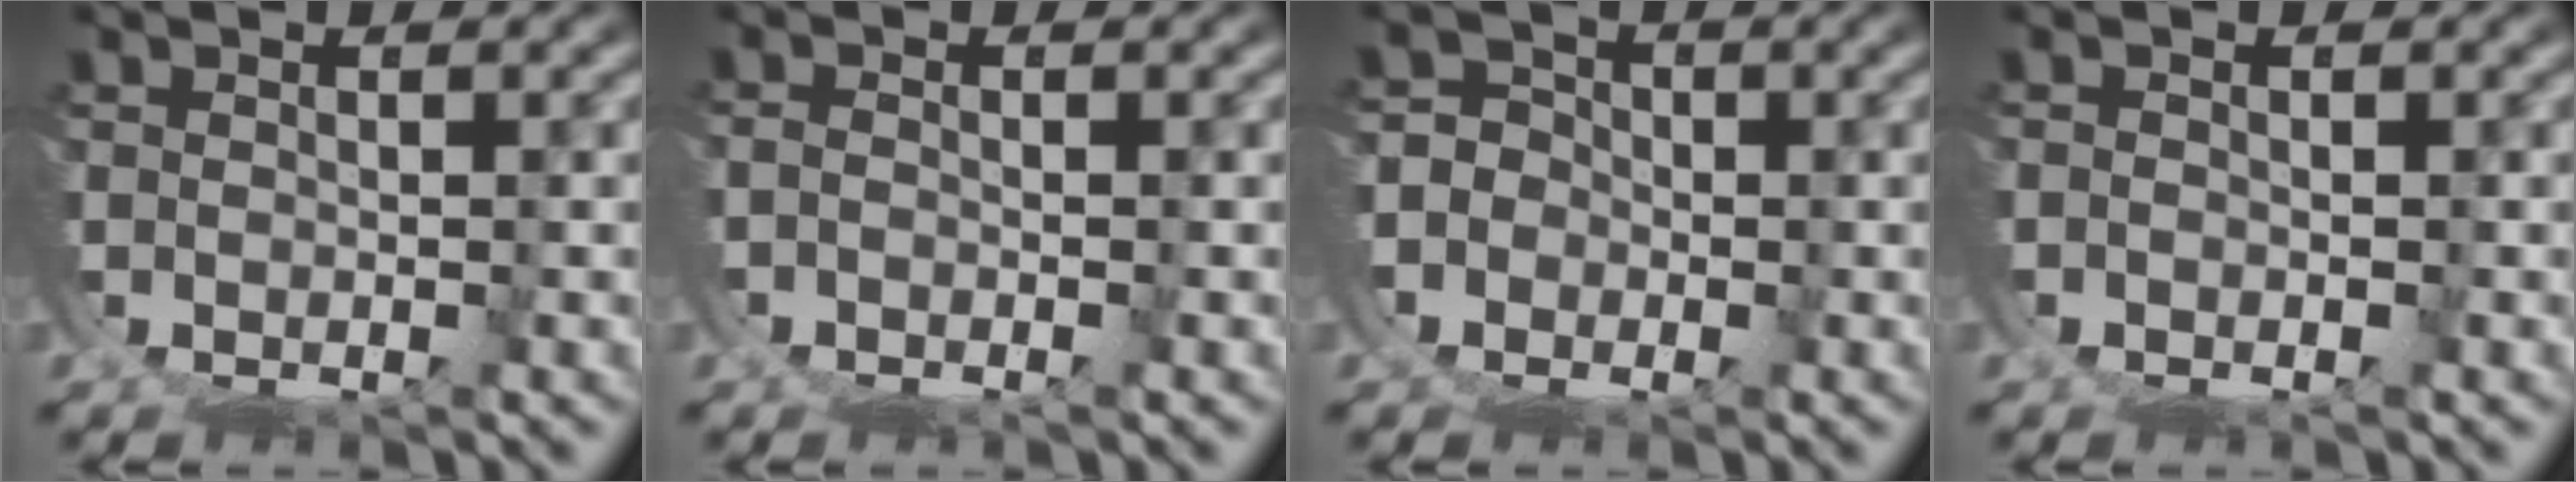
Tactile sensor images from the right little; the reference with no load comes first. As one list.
[{"total": 1.2, "force": [-0.8, 0.6, 0.5], "torque": [-0.010, -0.002, -0.024]}, {"total": 7.2, "force": [-1.8, 6.7, 2.0], "torque": [-0.060, -0.020, -0.047]}, {"total": 1.3, "force": [-0.5, 1.2, 0.2], "torque": [-0.015, -0.006, -0.015]}]